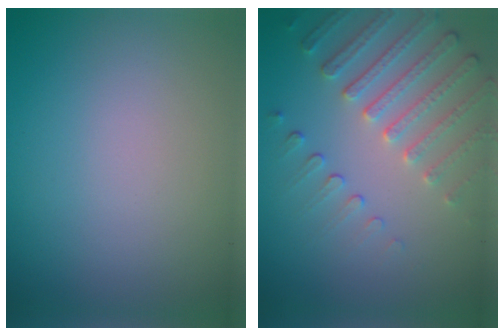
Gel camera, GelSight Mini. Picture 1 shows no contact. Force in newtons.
{"total": 4.8, "press": 3.7, "slide": 3.1}